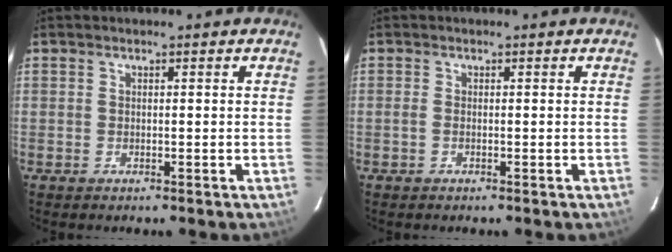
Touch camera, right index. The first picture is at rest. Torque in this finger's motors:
{"motor_torque": [0.15, -0.01, 0.02, 0.01]}